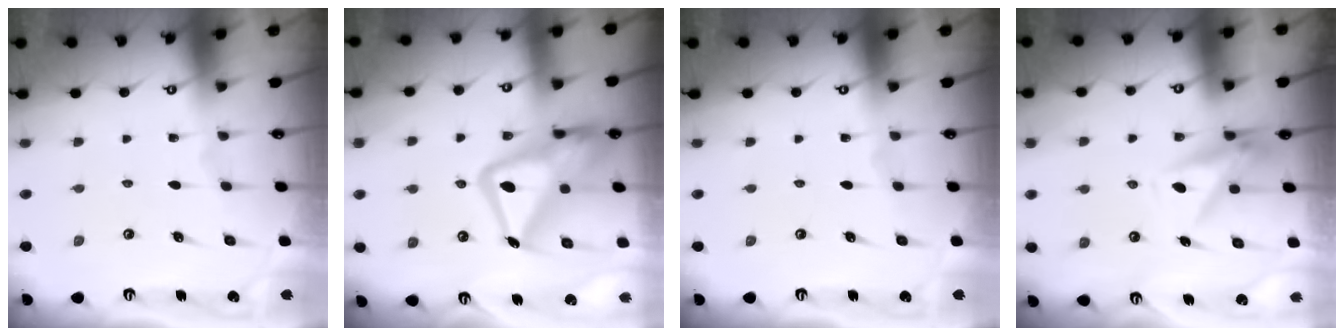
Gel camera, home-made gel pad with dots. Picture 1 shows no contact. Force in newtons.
{"total": 19.4, "press": 19.3, "slide": 1.7}
{"total": 0.0}
{"total": 8.1, "press": 8.0, "slide": 1.2}